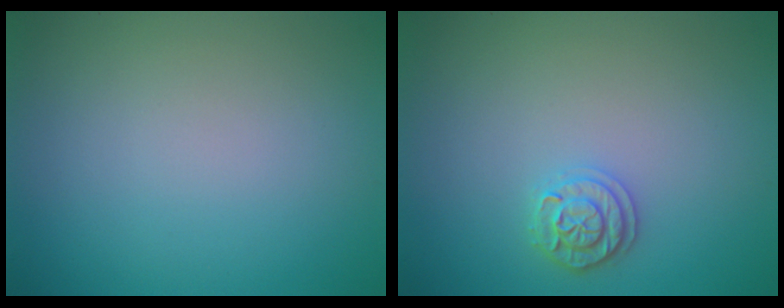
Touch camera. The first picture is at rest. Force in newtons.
{"total": 1.9, "press": 1.9, "slide": 0.3}